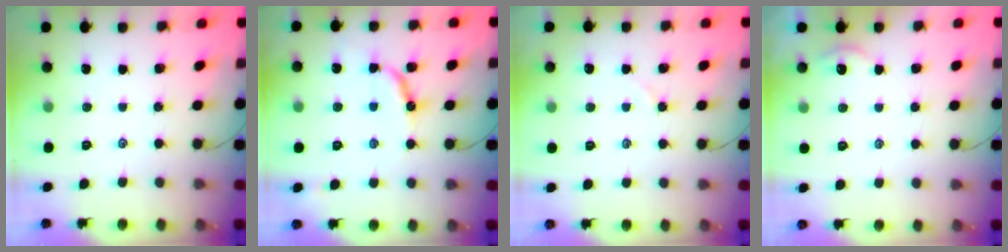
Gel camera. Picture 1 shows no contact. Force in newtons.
{"total": 8.7, "press": 8.7, "slide": 0.6}
{"total": 2.5, "press": 2.5, "slide": 0.4}
{"total": 1.2, "press": 1.2, "slide": 0.2}